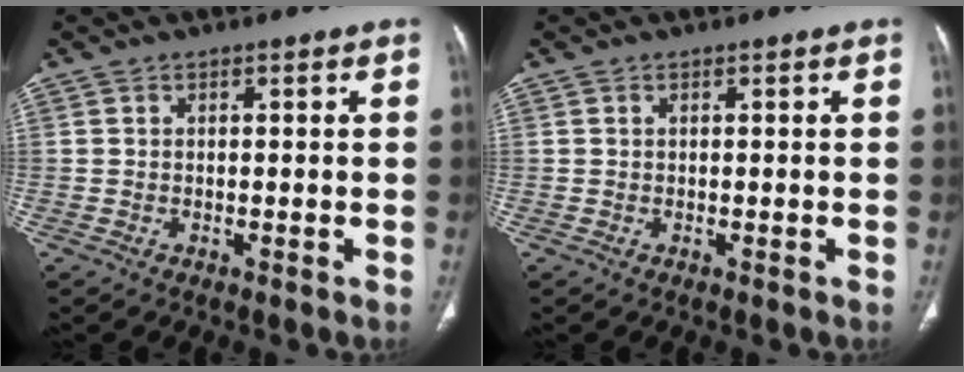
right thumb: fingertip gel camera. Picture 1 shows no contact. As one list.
[{"total": 0.0}]